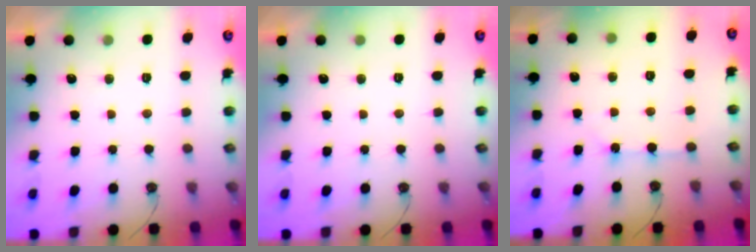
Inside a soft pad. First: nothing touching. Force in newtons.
{"total": 0.0}
{"total": 3.8, "press": 3.8, "slide": 0.6}